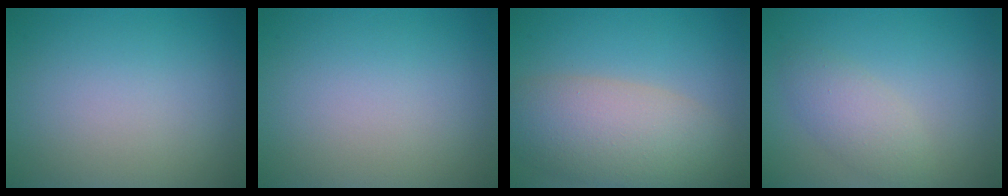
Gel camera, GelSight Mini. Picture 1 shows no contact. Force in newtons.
{"total": 0.0}
{"total": 7.4, "press": 7.4, "slide": 0.7}
{"total": 2.6, "press": 2.6, "slide": 0.2}